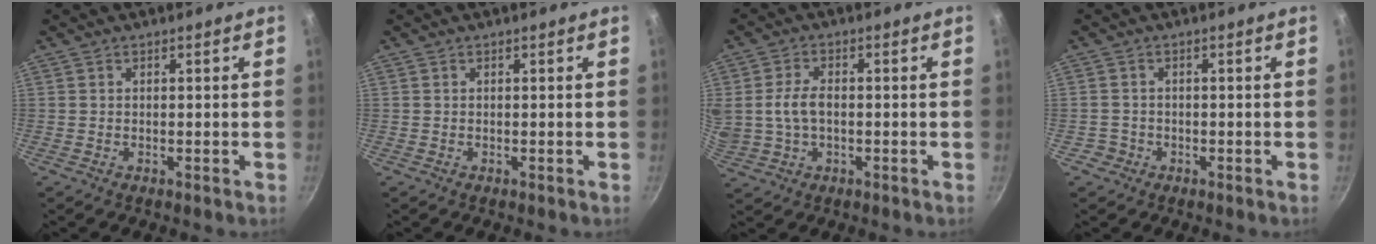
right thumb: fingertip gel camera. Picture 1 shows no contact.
{"total": 0.0}
{"total": 8.4, "force": [0.1, 5.5, 6.3], "torque": [-0.127, 0.009, 0.000]}
{"total": 2.1, "force": [-0.9, 1.9, 0.2], "torque": [0.007, 0.018, -0.010]}